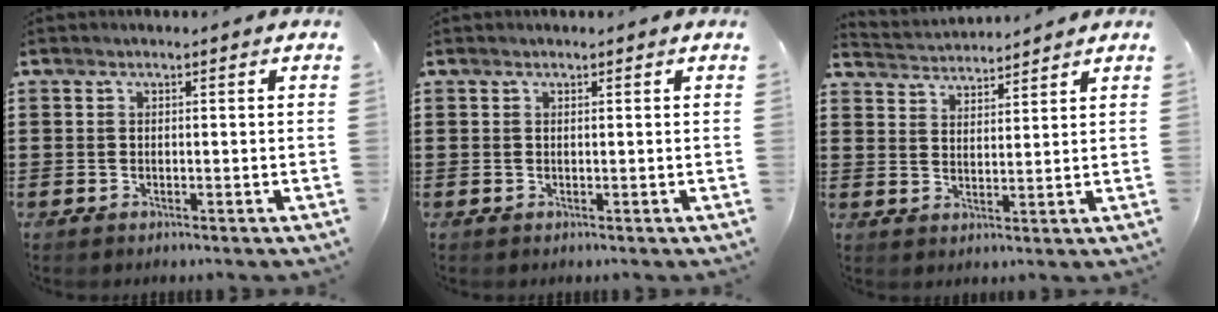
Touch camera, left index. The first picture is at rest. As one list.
[{"total": 0.0}, {"total": 3.0, "force": [2.9, 0.0, -0.5], "torque": [-0.002, -0.016, 0.051]}]